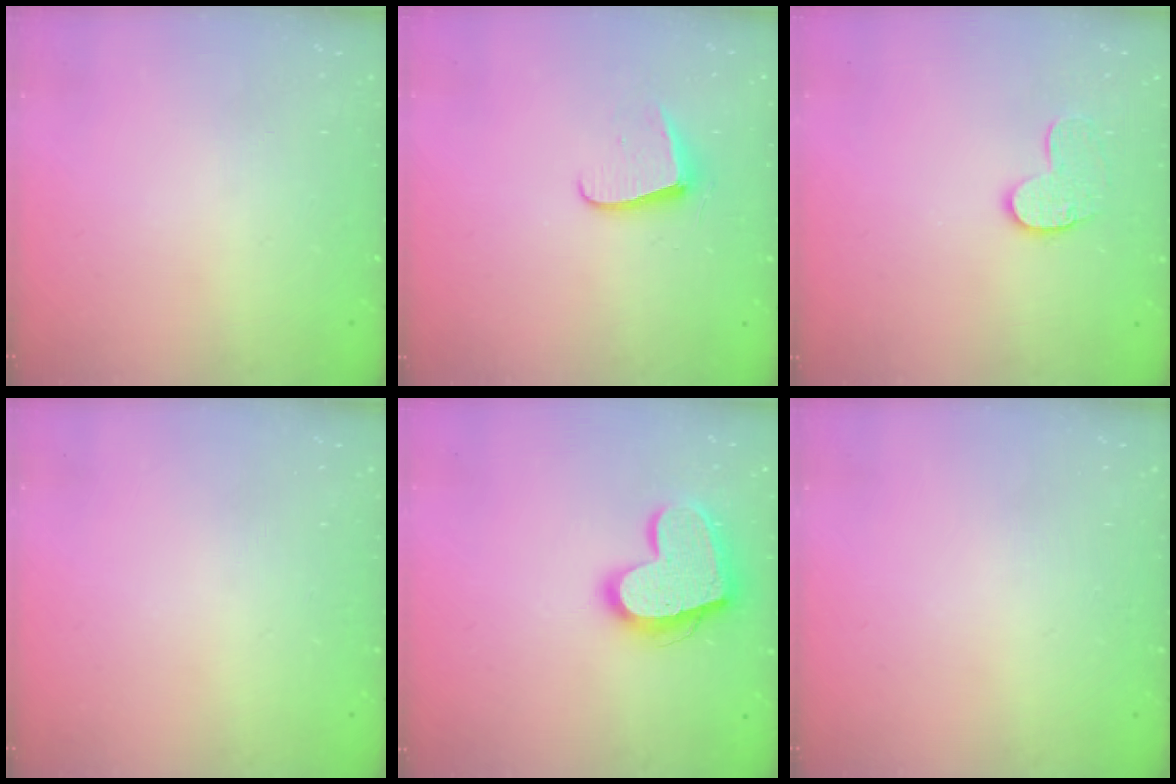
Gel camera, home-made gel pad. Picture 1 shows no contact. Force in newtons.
{"total": 7.2, "press": 7.2, "slide": 0.5}
{"total": 9.1, "press": 9.0, "slide": 0.6}
{"total": 0.0}
{"total": 17.7, "press": 17.6, "slide": 1.5}
{"total": 0.0}